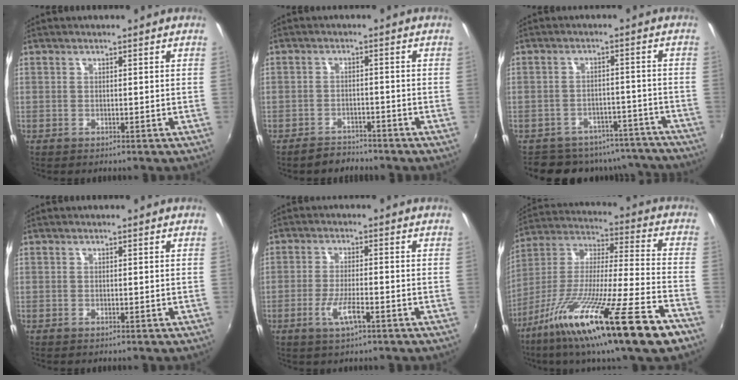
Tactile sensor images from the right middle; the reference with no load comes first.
{"total": 2.8, "force": [-2.5, 1.3, 0.1], "torque": [-0.013, 0.008, -0.040]}
{"total": 13.7, "force": [-12.2, 5.5, 2.9], "torque": [-0.057, 0.024, -0.147]}
{"total": 0.7, "force": [0.5, -0.4, 0.0], "torque": [0.002, -0.002, 0.008]}
{"total": 4.9, "force": [-2.0, 0.6, 4.4], "torque": [-0.091, -0.010, -0.040]}
{"total": 25.7, "force": [-15.6, 1.3, 20.4], "torque": [-0.352, -0.067, -0.270]}